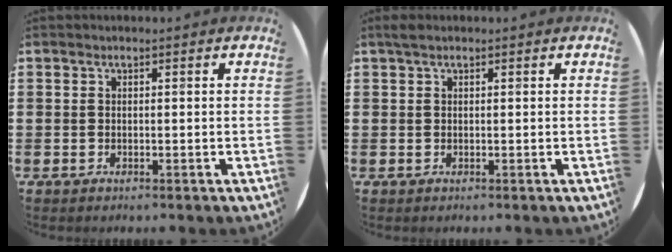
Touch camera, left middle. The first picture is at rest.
{"total": 0.6, "force": [0.4, 0.2, 0.4], "torque": [-0.008, 0.003, 0.007]}